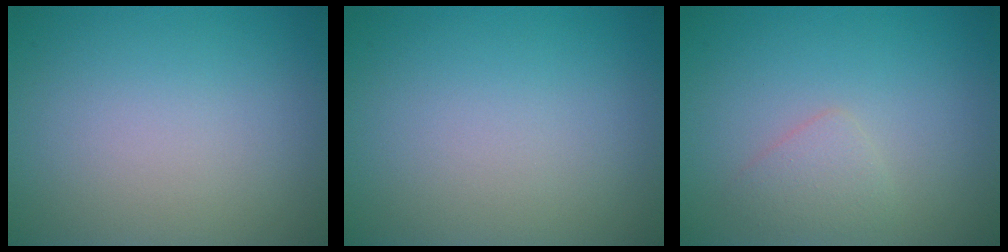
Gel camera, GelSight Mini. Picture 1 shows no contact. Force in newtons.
{"total": 0.0}
{"total": 1.6, "press": 1.6, "slide": 0.1}